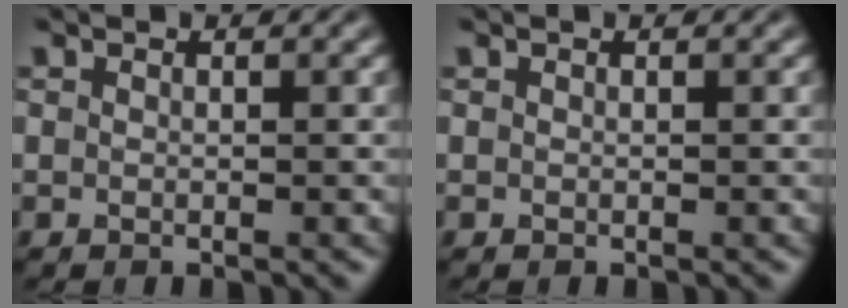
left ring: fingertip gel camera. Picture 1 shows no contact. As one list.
[{"total": 0.0}]